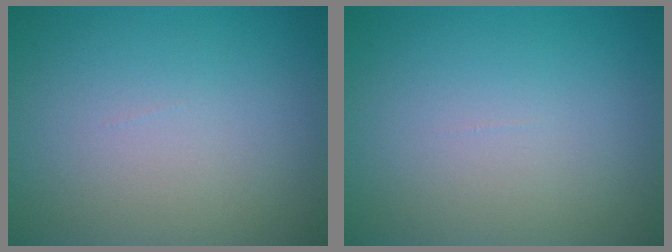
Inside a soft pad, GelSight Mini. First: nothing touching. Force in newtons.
{"total": 0.0}